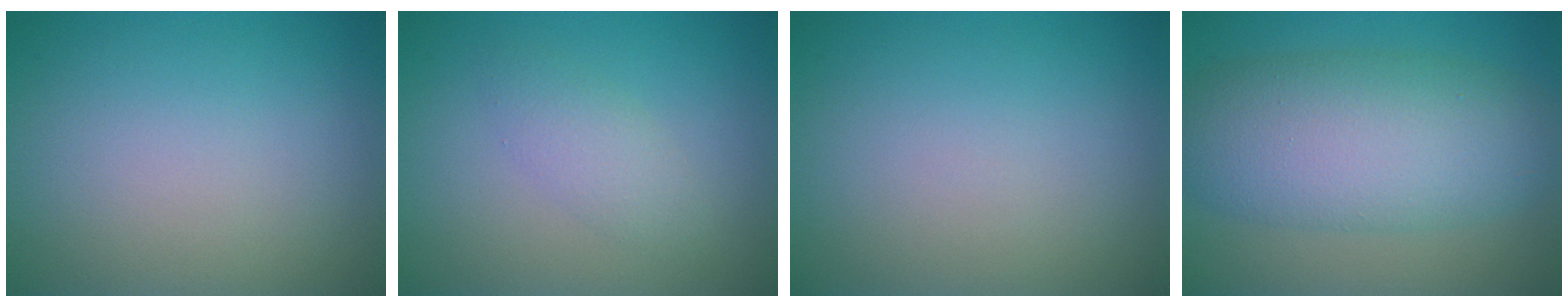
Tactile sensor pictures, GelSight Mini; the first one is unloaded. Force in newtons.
{"total": 2.0, "press": 2.0, "slide": 0.1}
{"total": 0.0}
{"total": 9.0, "press": 9.0, "slide": 0.2}